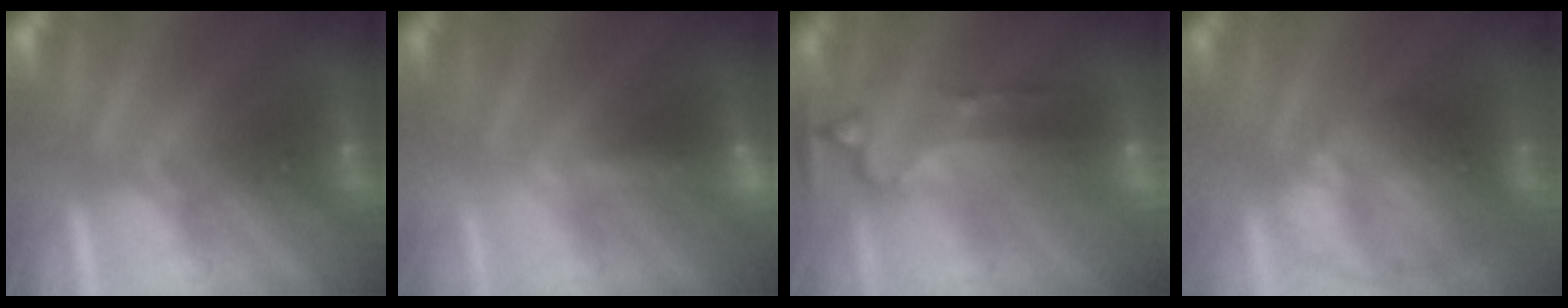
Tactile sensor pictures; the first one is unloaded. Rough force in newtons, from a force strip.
{"total": 3.2}
{"total": 5.7}
{"total": 8.3}